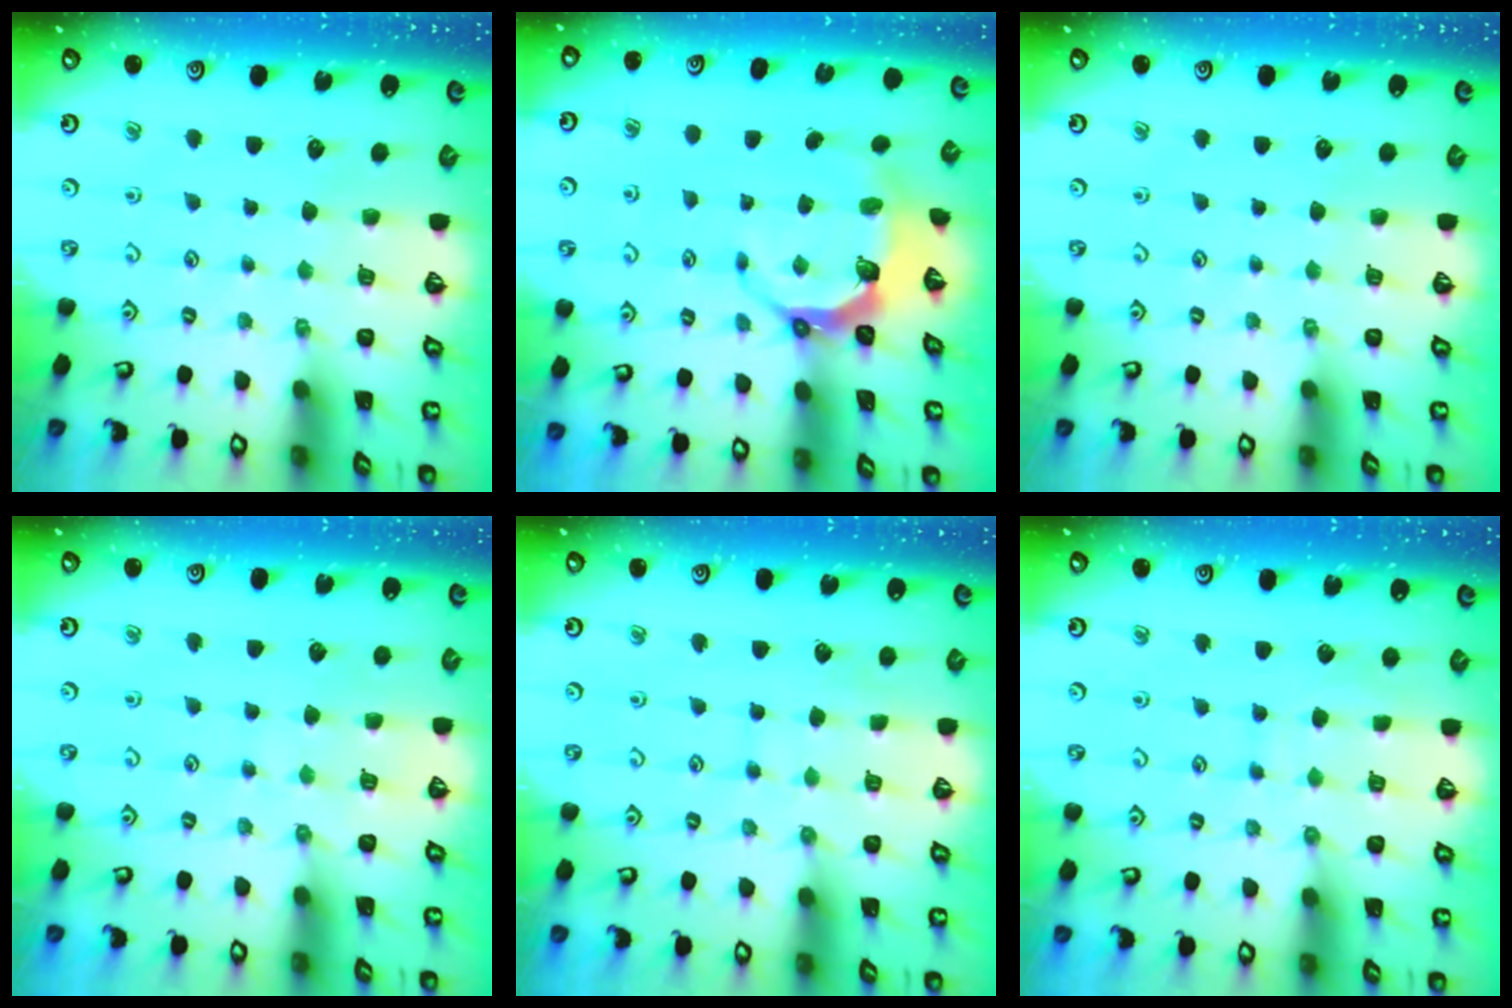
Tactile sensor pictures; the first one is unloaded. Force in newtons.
{"total": 6.8, "press": 5.4, "slide": 4.1}
{"total": 0.0}
{"total": 6.3, "press": 6.3, "slide": 0.7}
{"total": 6.8, "press": 6.7, "slide": 0.6}
{"total": 5.0, "press": 4.9, "slide": 0.5}